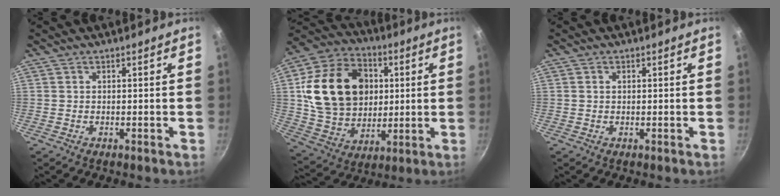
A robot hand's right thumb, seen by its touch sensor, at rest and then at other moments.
{"total": 23.7, "force": [3.9, 18.1, 14.8], "torque": [-0.229, 0.006, 0.074]}
{"total": 0.8, "force": [0.2, 0.6, 0.5], "torque": [-0.008, 0.004, 0.003]}